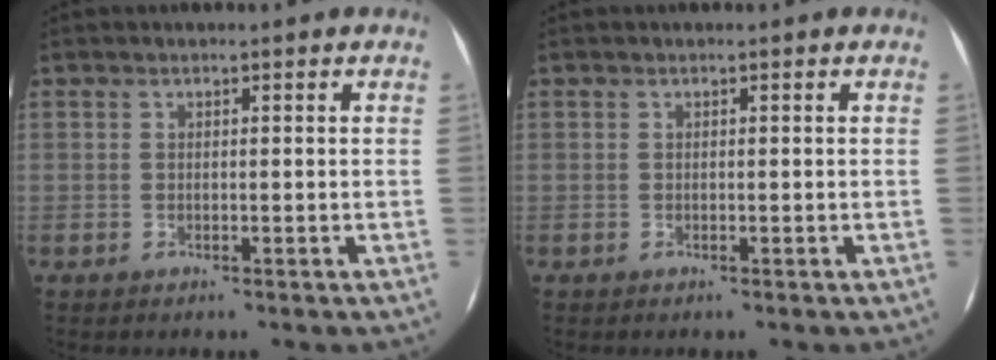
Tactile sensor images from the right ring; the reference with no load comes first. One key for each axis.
{"total": 0.0}